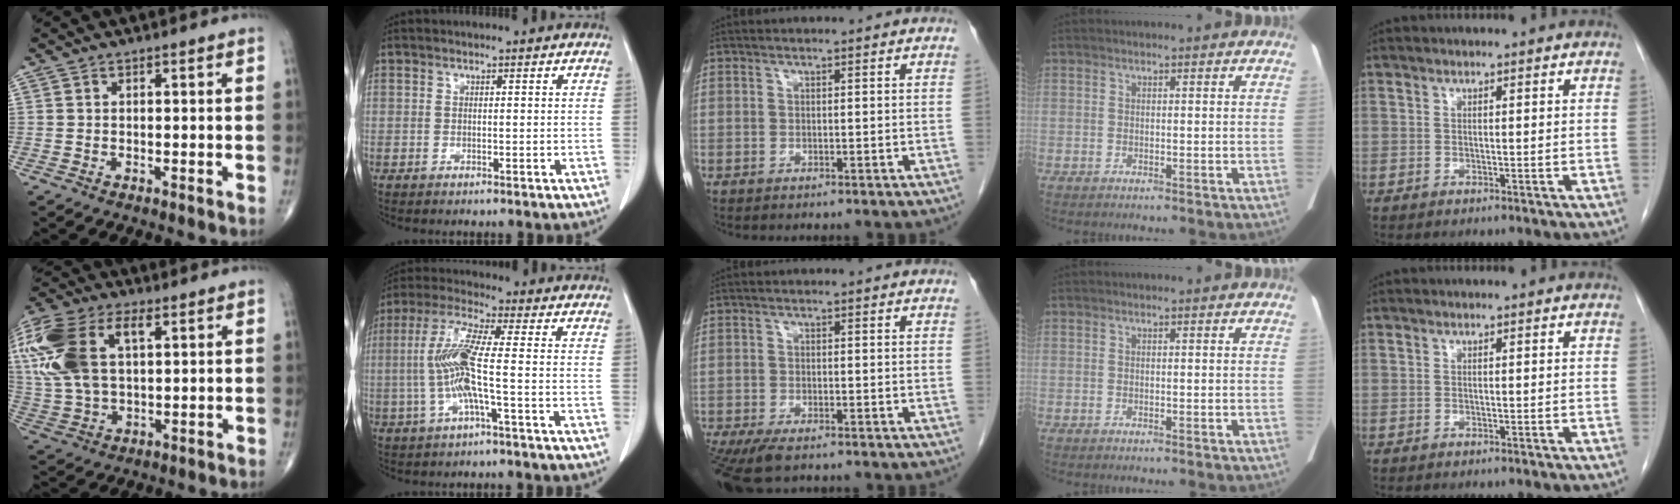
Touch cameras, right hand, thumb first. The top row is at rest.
{"thumb": {"total": 21.8, "force": [6.8, 12.1, 16.8], "torque": [-0.403, 0.016, 0.127]}, "index": {"total": 8.8, "force": [-1.1, 0.5, 8.7], "torque": [-0.189, 0.012, -0.028]}, "middle": {"total": 7.5, "force": [-5.8, 2.1, 4.4], "torque": [-0.077, -0.017, -0.095]}}